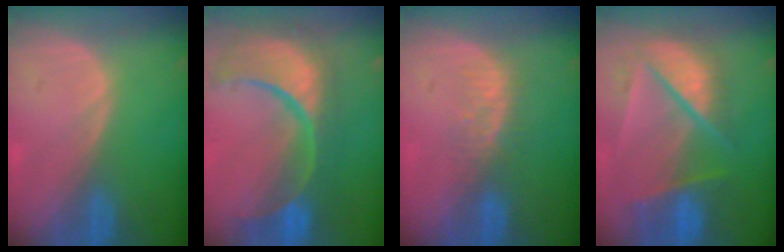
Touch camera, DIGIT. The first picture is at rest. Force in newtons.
{"total": 14.0, "press": 11.2, "slide": 8.4}
{"total": 3.9, "press": 3.5, "slide": 1.8}
{"total": 9.7, "press": 8.4, "slide": 4.9}